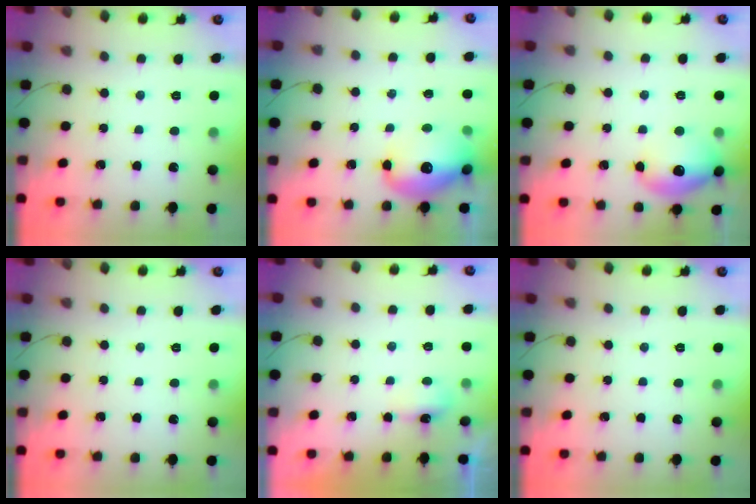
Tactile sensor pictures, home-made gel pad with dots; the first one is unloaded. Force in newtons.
{"total": 13.9, "press": 13.6, "slide": 3.2}
{"total": 12.5, "press": 12.4, "slide": 1.4}
{"total": 0.0}
{"total": 11.2, "press": 4.2, "slide": 10.3}
{"total": 0.0}